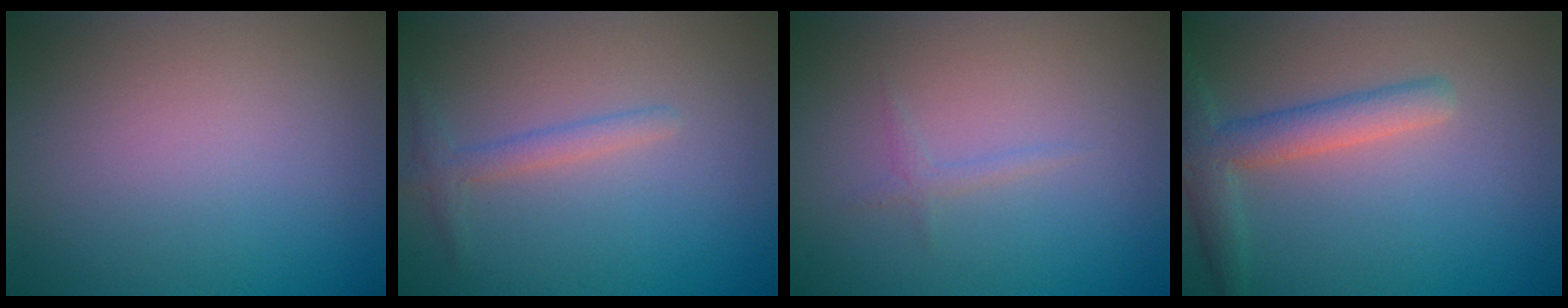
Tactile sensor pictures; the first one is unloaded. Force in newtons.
{"total": 1.6, "press": 1.6, "slide": 0.1}
{"total": 0.8, "press": 0.8, "slide": 0.1}
{"total": 3.9, "press": 3.9, "slide": 0.2}